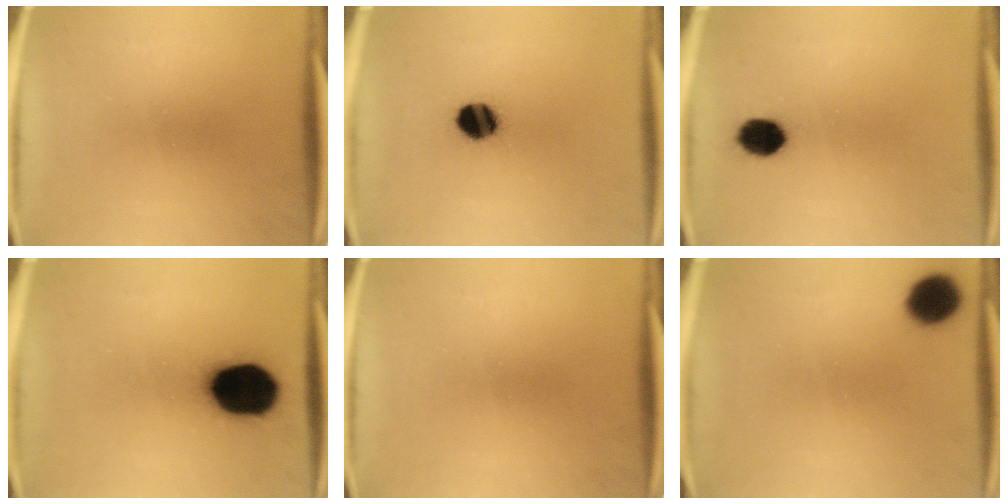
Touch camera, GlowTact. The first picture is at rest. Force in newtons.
{"total": 8.3}
{"total": 5.7}
{"total": 18.9}
{"total": 0.0}
{"total": 9.3}